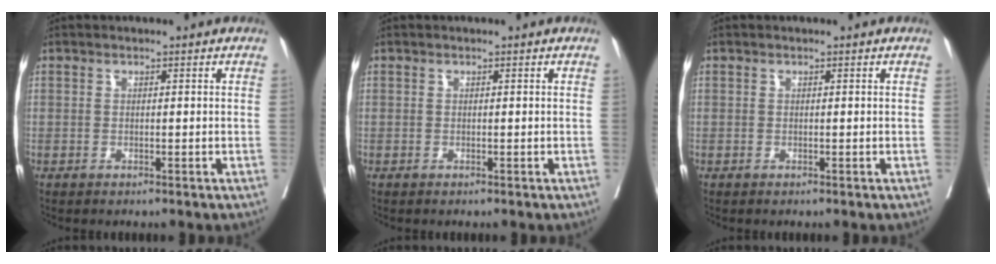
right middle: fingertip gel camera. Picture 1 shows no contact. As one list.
[{"total": 0.0}, {"total": 0.0}]